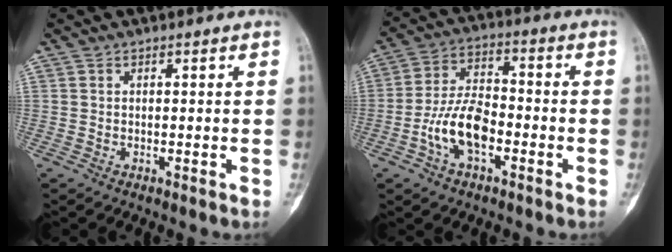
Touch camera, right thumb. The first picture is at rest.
{"total": 10.8, "force": [-3.7, 5.8, 8.3], "torque": [-0.151, 0.036, -0.073]}